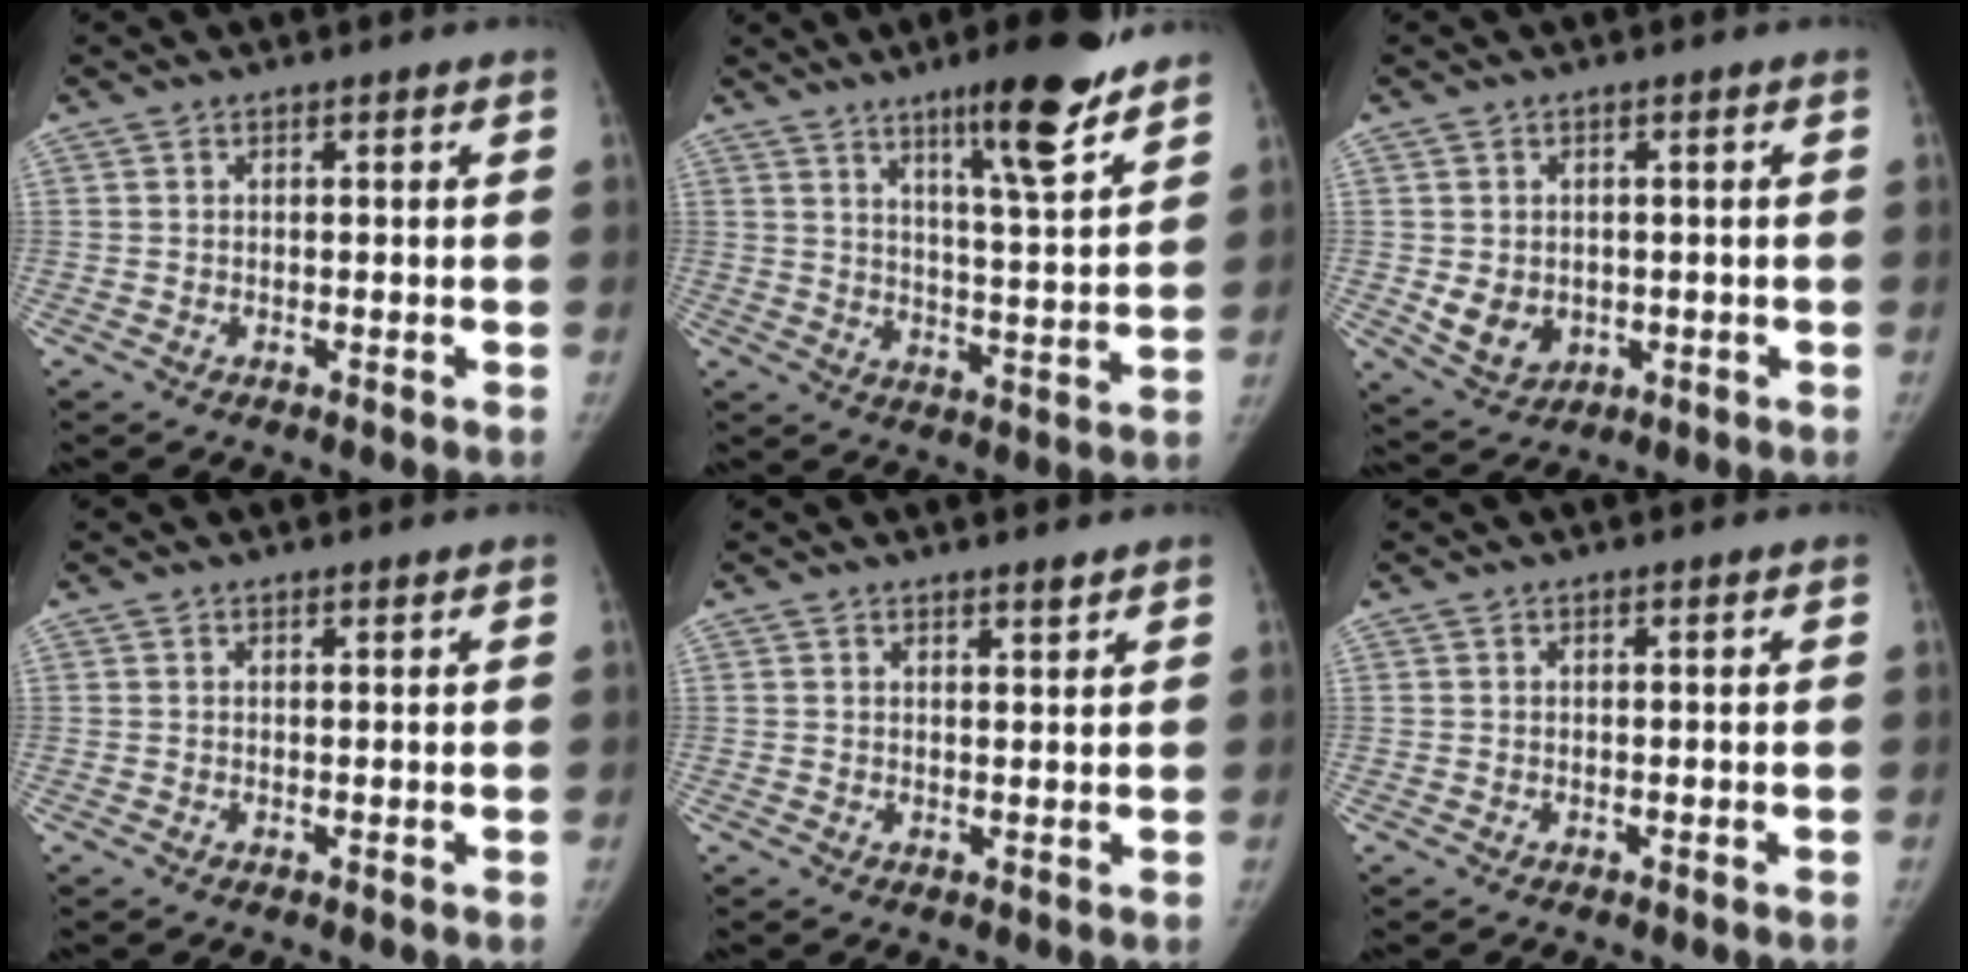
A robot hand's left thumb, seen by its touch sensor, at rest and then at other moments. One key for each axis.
{"total": 15.3, "fx": 10.3, "fy": 1.8, "fz": 11.2, "tx": -0.156, "ty": -0.064, "tz": 0.160}
{"total": 6.1, "fx": -0.5, "fy": 5.1, "fz": 3.4, "tx": -0.043, "ty": -0.004, "tz": 0.011}
{"total": 0.6, "fx": 0.5, "fy": 0.2, "fz": 0.3, "tx": -0.007, "ty": -0.003, "tz": 0.008}
{"total": 1.8, "fx": 1.5, "fy": 0.4, "fz": 0.9, "tx": -0.009, "ty": -0.011, "tz": 0.024}
{"total": 0.0}